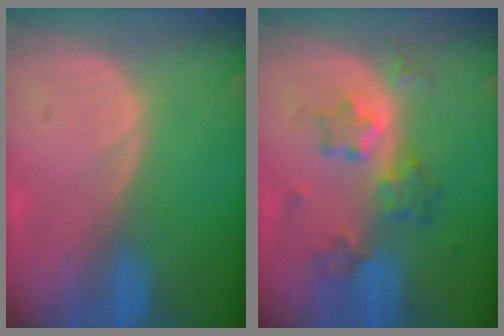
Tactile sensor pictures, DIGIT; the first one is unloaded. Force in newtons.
{"total": 7.0, "press": 6.3, "slide": 3.1}